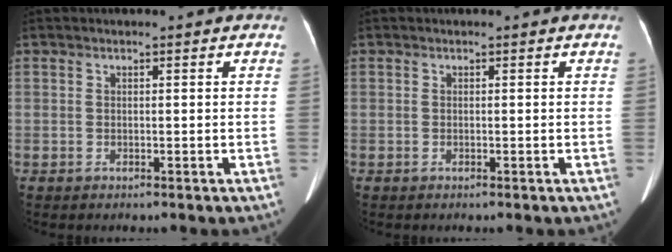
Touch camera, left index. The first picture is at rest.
{"total": 0.0}